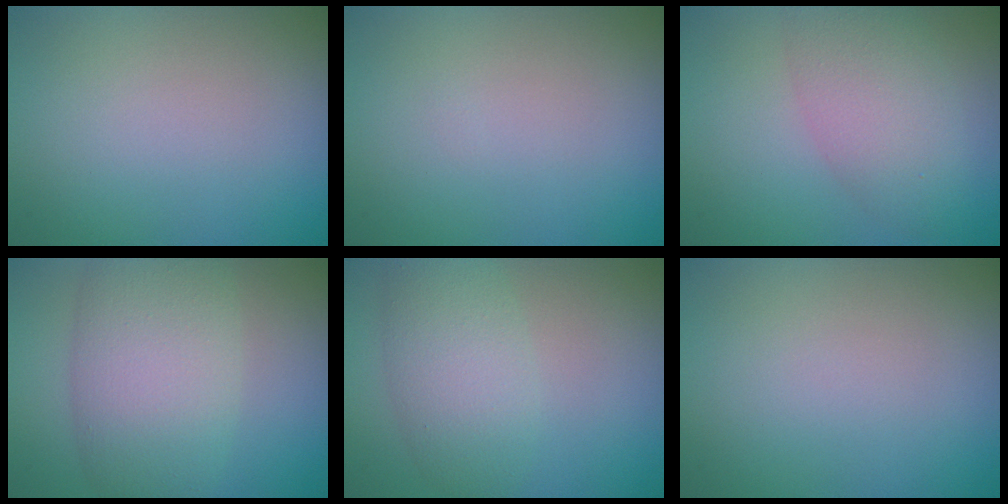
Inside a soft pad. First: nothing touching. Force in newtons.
{"total": 0.0}
{"total": 4.8, "press": 4.8, "slide": 0.2}
{"total": 8.4, "press": 8.4, "slide": 0.4}
{"total": 4.5, "press": 4.5, "slide": 0.2}
{"total": 0.0}